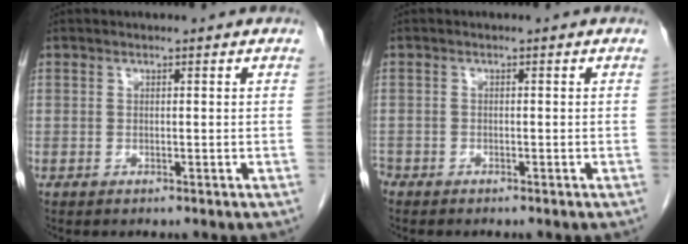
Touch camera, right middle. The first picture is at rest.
{"total": 1.6, "force": [-1.4, 0.7, 0.3], "torque": [-0.009, -0.002, -0.025]}